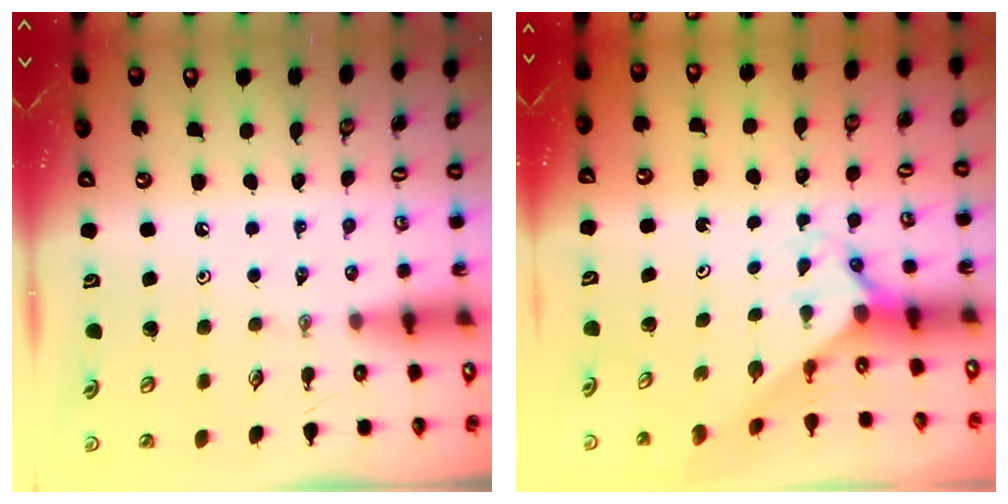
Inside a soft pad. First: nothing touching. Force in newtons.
{"total": 1.6, "press": 1.6, "slide": 0.1}